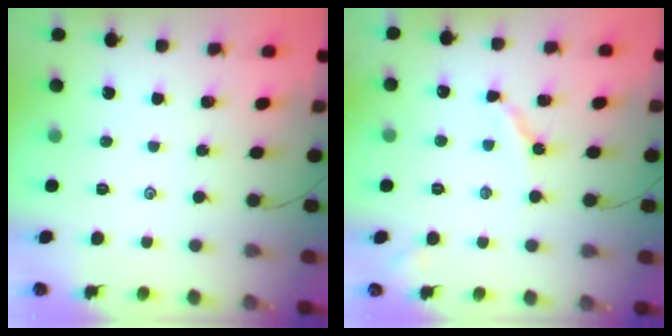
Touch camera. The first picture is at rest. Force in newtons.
{"total": 5.1, "press": 5.0, "slide": 0.1}